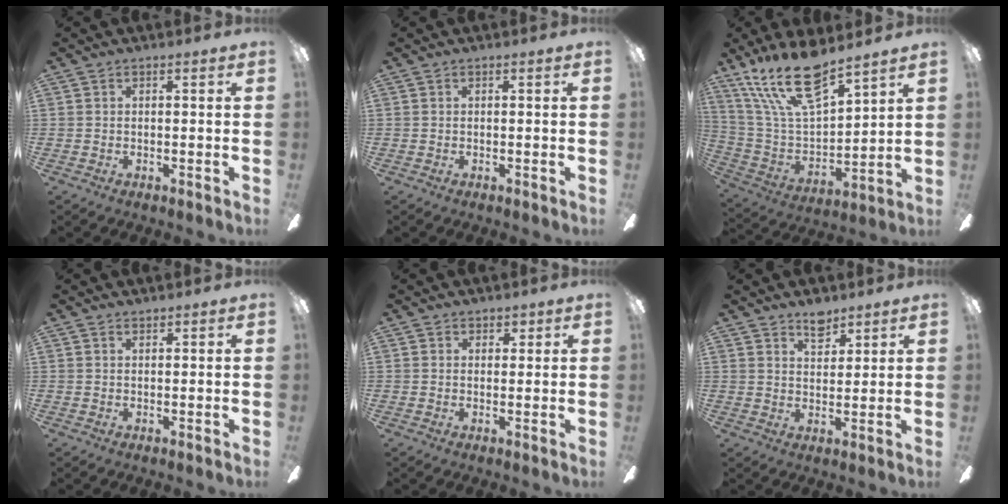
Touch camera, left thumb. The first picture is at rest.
{"total": 0.0}
{"total": 19.7, "force": [14.0, 7.0, 12.0], "torque": [-0.246, -0.090, 0.248]}
{"total": 0.9, "force": [0.8, 0.2, 0.0], "torque": [-0.002, -0.003, 0.017]}
{"total": 2.1, "force": [1.3, 1.6, 0.0], "torque": [0.013, -0.002, 0.023]}
{"total": 5.5, "force": [4.4, 2.6, 2.0], "torque": [-0.020, -0.026, 0.078]}